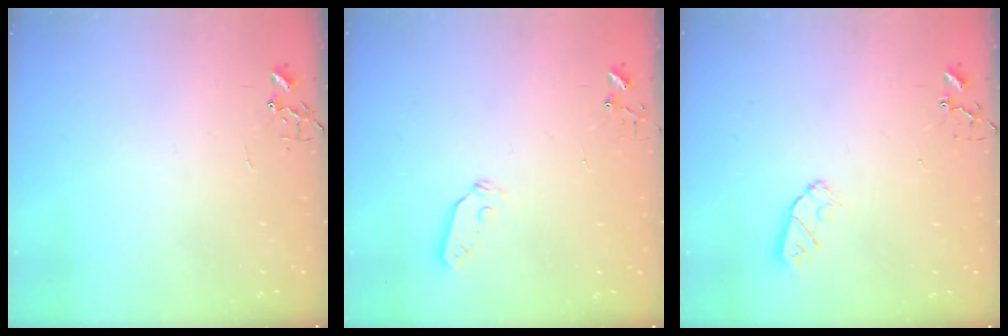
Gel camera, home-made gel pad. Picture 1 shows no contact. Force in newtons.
{"total": 3.8, "press": 3.8, "slide": 0.6}
{"total": 5.5, "press": 5.4, "slide": 0.8}